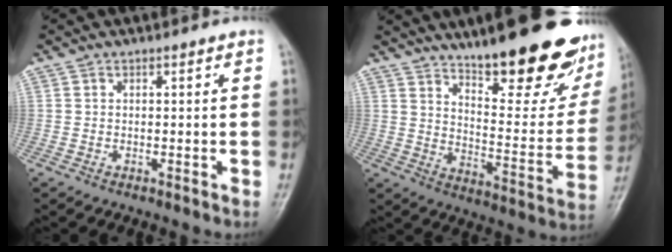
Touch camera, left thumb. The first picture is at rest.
{"total": 25.2, "force": [17.6, 7.3, 16.4], "torque": [-0.191, -0.098, 0.252]}